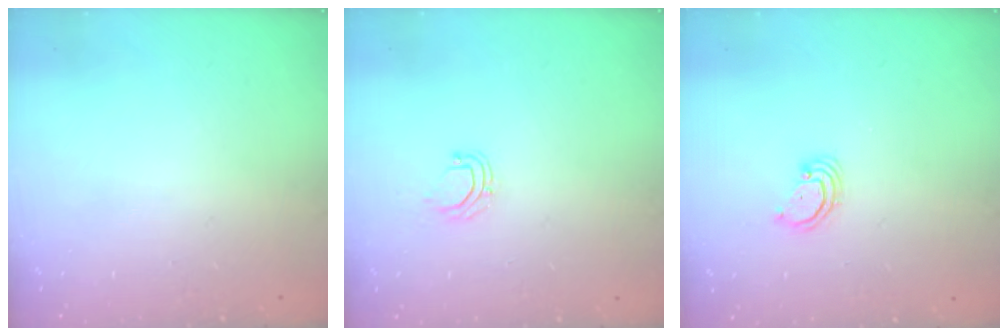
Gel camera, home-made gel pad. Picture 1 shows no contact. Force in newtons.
{"total": 4.9, "press": 4.8, "slide": 0.5}
{"total": 2.8, "press": 2.8, "slide": 0.3}